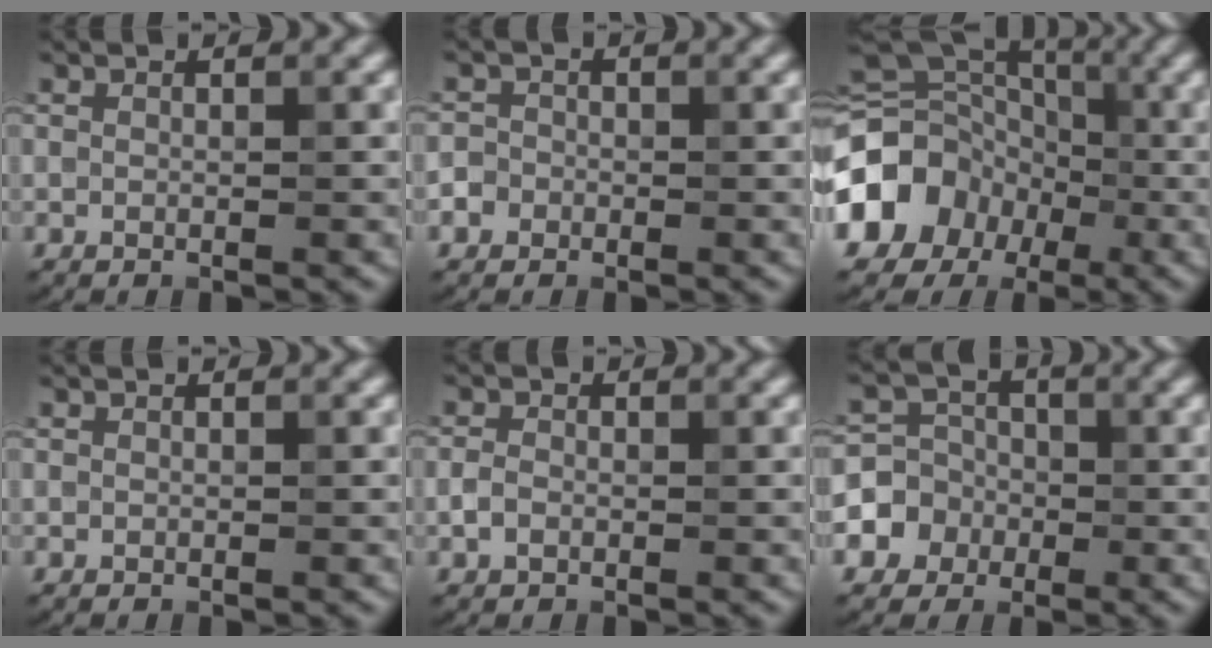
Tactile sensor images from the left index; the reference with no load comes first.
{"total": 2.3, "force": [-1.1, 2.0, 0.4], "torque": [0.016, 0.012, -0.033]}
{"total": 11.4, "force": [-3.8, 9.6, 4.8], "torque": [-0.093, 0.000, -0.081]}
{"total": 0.0}
{"total": 1.2, "force": [-0.4, 0.9, 0.8], "torque": [-0.016, 0.007, -0.014]}
{"total": 3.8, "force": [-1.1, 3.5, 0.7], "torque": [0.010, 0.013, -0.037]}